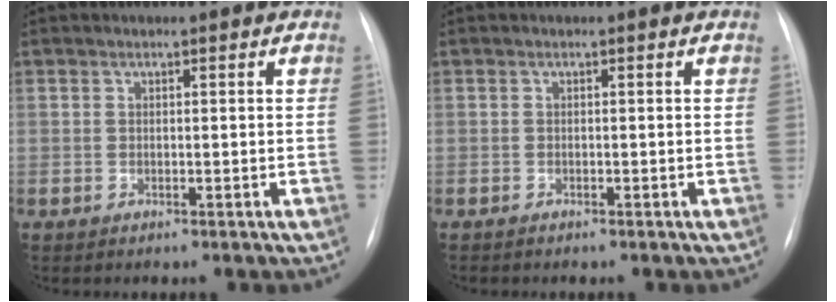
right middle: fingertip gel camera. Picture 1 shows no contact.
{"total": 0.5, "force": [-0.5, 0.2, 0.1], "torque": [-0.008, -0.001, -0.010]}